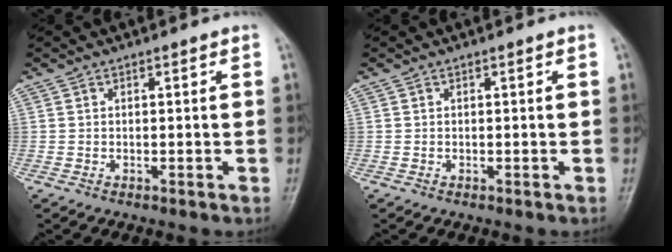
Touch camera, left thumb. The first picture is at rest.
{"total": 0.0}